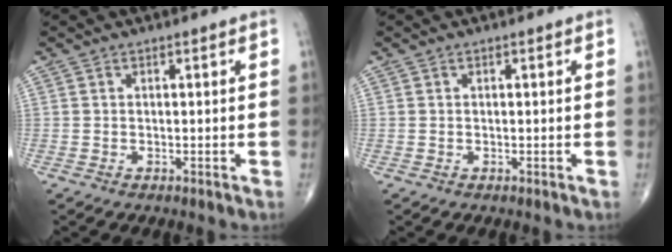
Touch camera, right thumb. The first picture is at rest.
{"total": 0.0}